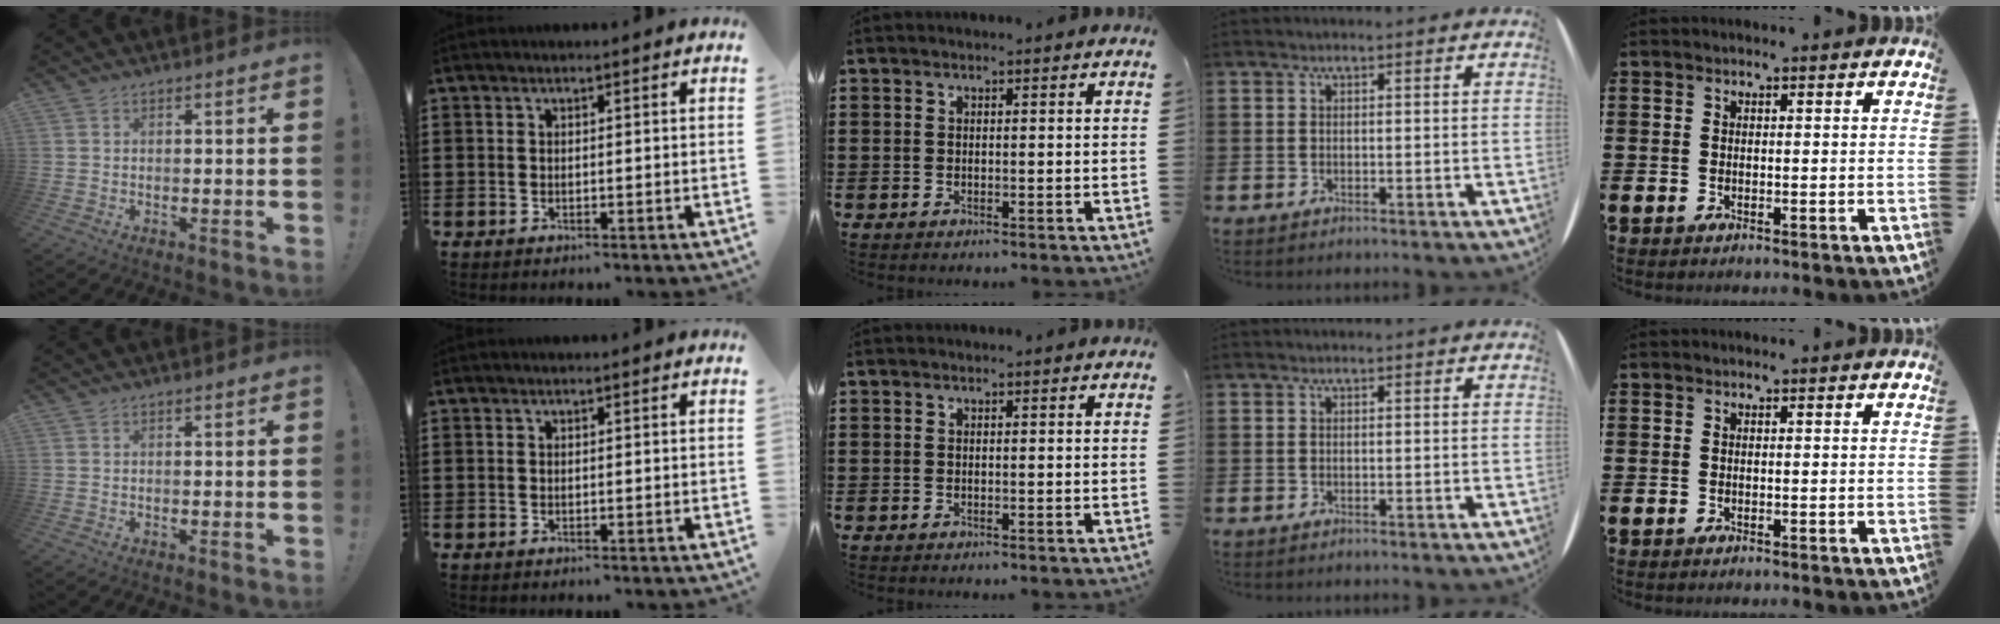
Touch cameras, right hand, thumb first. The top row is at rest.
{}